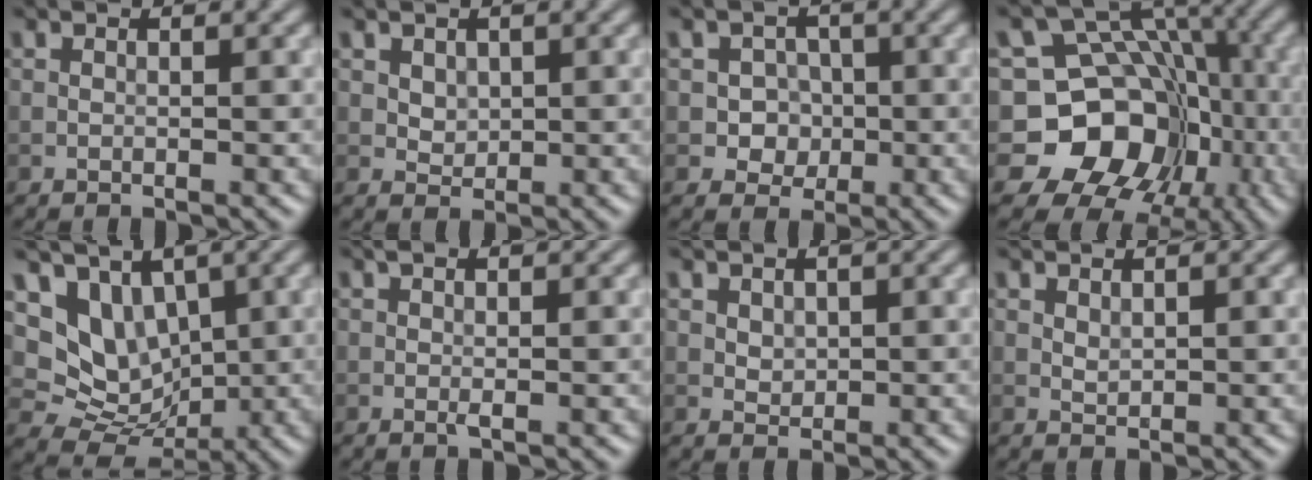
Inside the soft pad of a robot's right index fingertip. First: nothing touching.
{"total": 1.3, "force": [0.5, 1.1, 0.6], "torque": [-0.013, -0.005, 0.013]}
{"total": 2.8, "force": [-0.4, 2.6, 1.1], "torque": [0.002, -0.001, -0.019]}
{"total": 13.2, "force": [-3.6, 11.3, 5.8], "torque": [-0.088, 0.020, -0.094]}
{"total": 6.2, "force": [2.0, 4.9, 3.3], "torque": [-0.053, -0.015, 0.035]}
{"total": 0.9, "force": [0.1, 0.2, 0.9], "torque": [-0.018, -0.001, 0.001]}
{"total": 1.0, "force": [0.4, 0.8, 0.4], "torque": [-0.008, -0.004, 0.012]}
{"total": 0.8, "force": [0.5, 0.5, 0.4], "torque": [-0.013, -0.003, 0.012]}